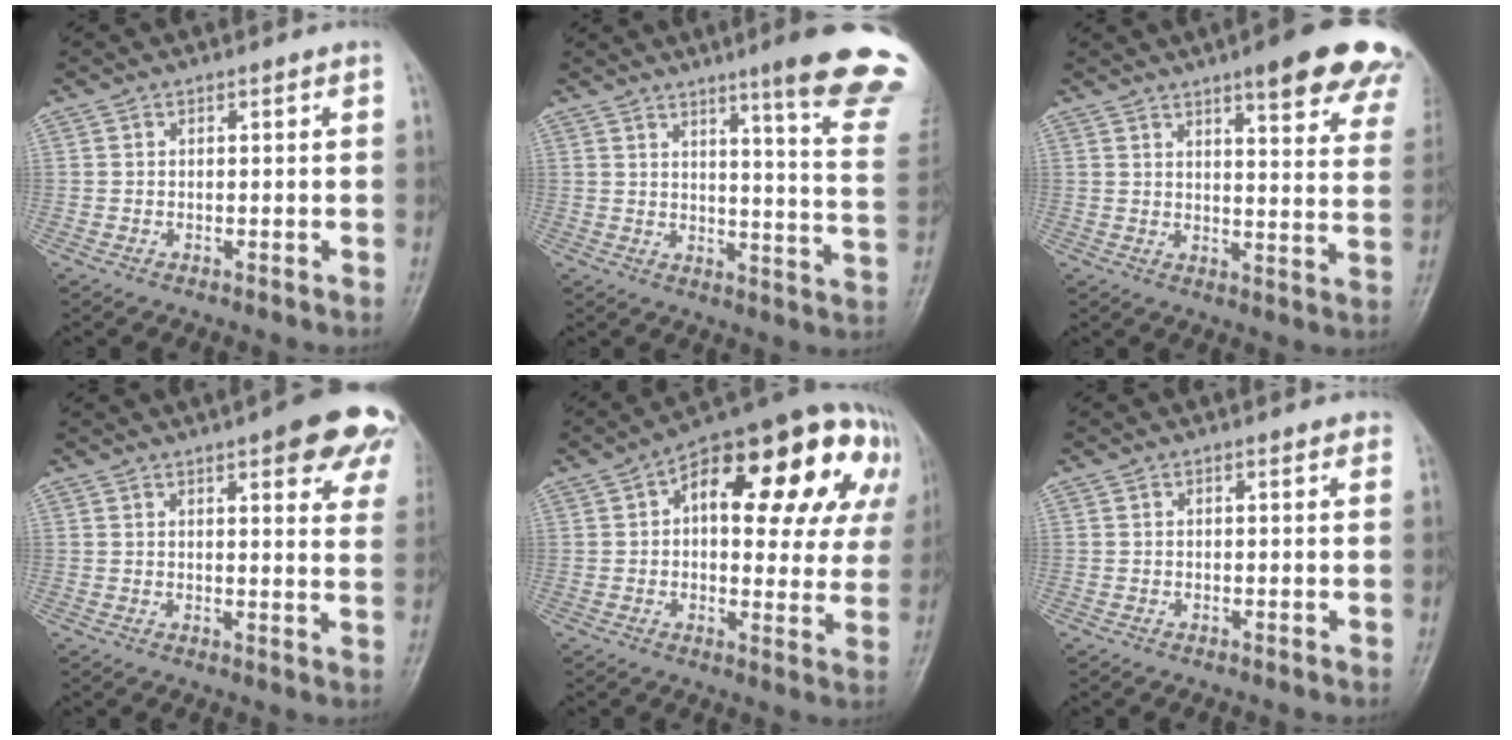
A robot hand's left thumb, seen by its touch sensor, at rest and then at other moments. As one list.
[{"total": 19.8, "force": [13.8, 1.2, 14.2], "torque": [-0.159, -0.087, 0.167]}, {"total": 19.9, "force": [13.7, 4.4, 13.7], "torque": [-0.140, -0.046, 0.158]}, {"total": 16.1, "force": [8.9, 4.7, 12.5], "torque": [-0.128, -0.022, 0.098]}, {"total": 25.5, "force": [8.3, 12.0, 21.0], "torque": [-0.246, 0.039, 0.107]}, {"total": 1.0, "force": [0.8, 0.4, 0.6], "torque": [-0.006, -0.001, 0.005]}]